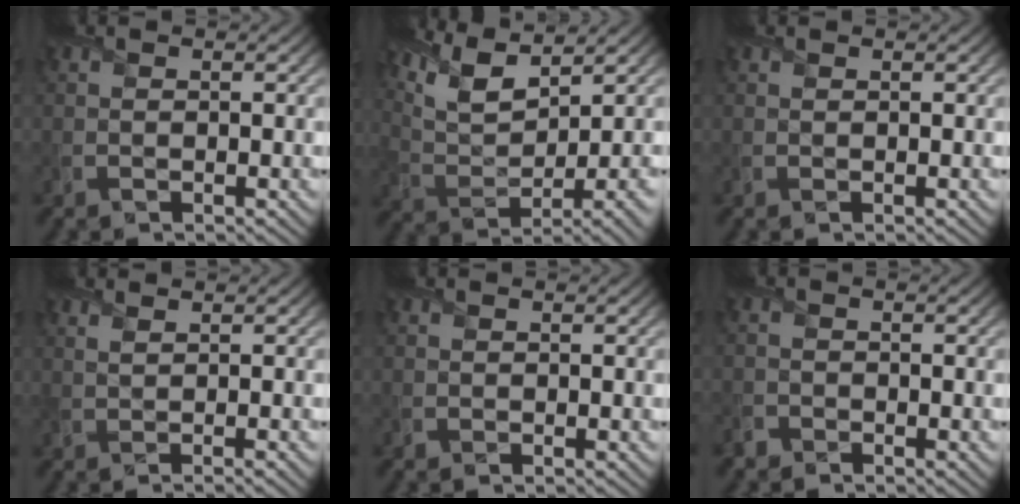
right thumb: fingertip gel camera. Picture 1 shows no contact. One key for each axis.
{"total": 10.1, "fx": 5.8, "fy": 3.2, "fz": 7.5, "tx": -0.154, "ty": 0.019, "tz": 0.113}
{"total": 0.0}
{"total": 1.7, "fx": 0.7, "fy": 0.5, "fz": 1.4, "tx": -0.024, "ty": 0.002, "tz": 0.001}
{"total": 0.0}
{"total": 1.6, "fx": -1.4, "fy": 0.6, "fz": 0.1, "tx": -0.002, "ty": -0.002, "tz": -0.034}